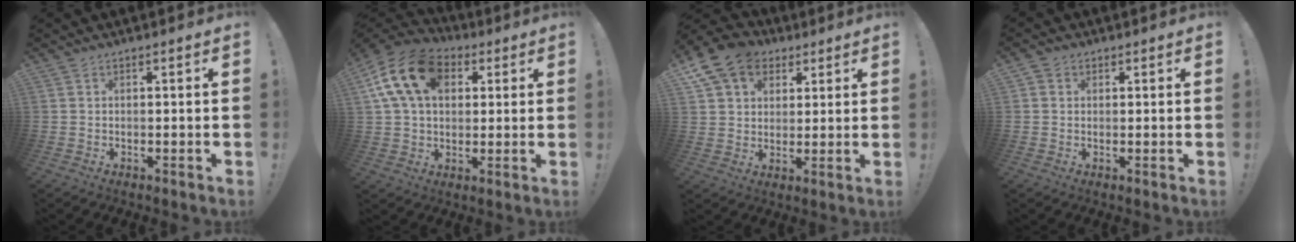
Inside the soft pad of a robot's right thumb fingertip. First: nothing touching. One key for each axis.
{"total": 17.3, "fx": 5.9, "fy": 12.0, "fz": 11.0, "tx": -0.194, "ty": -0.008, "tz": 0.112}
{"total": 11.2, "fx": 5.7, "fy": 8.8, "fz": 3.8, "tx": -0.063, "ty": -0.031, "tz": 0.117}
{"total": 1.7, "fx": 0.7, "fy": 1.5, "fz": 0.4, "tx": -0.005, "ty": 0.001, "tz": 0.011}